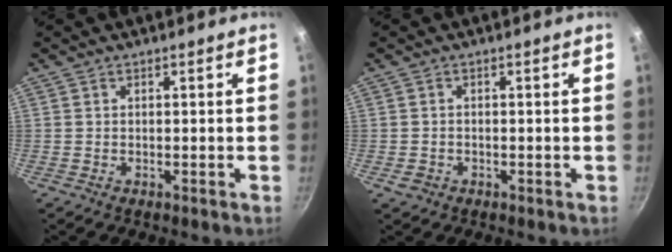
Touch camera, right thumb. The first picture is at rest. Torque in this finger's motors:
{"motor_torque": [0.25, 0.00, 0.01, -0.24, 0.00]}